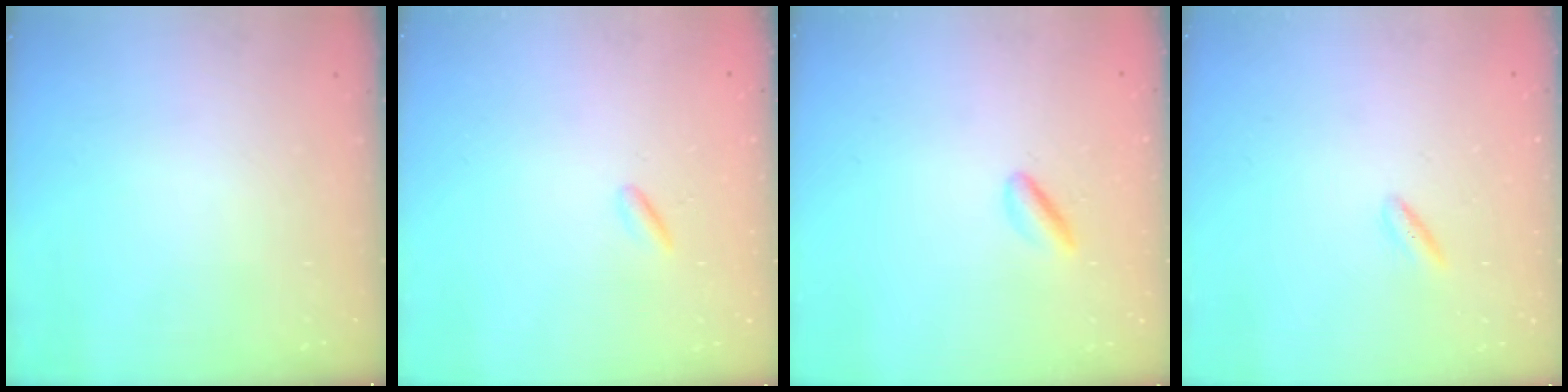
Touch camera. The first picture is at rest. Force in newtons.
{"total": 1.2, "press": 1.0, "slide": 0.6}
{"total": 3.0, "press": 2.8, "slide": 1.1}
{"total": 1.7, "press": 1.5, "slide": 0.8}